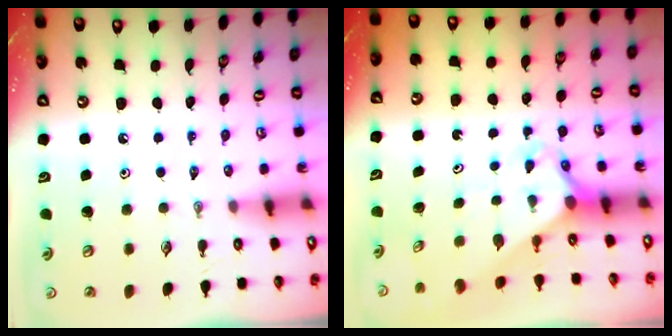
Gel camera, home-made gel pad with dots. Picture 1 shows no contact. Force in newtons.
{"total": 2.7, "press": 2.7, "slide": 0.0}